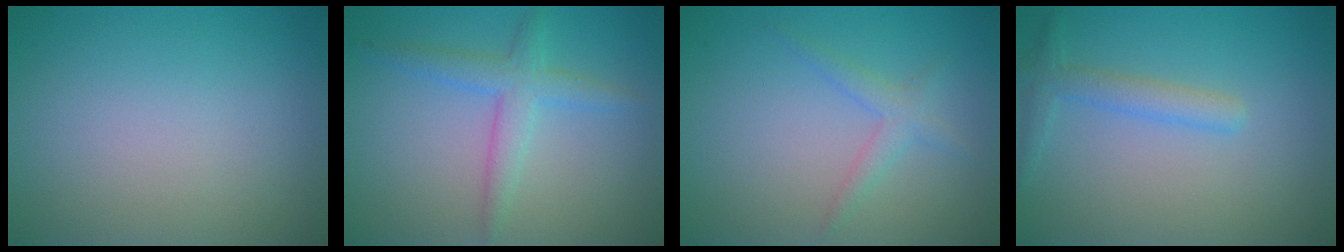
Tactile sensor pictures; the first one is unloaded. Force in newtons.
{"total": 3.1, "press": 3.1, "slide": 0.2}
{"total": 1.8, "press": 1.8, "slide": 0.1}
{"total": 2.2, "press": 2.2, "slide": 0.1}